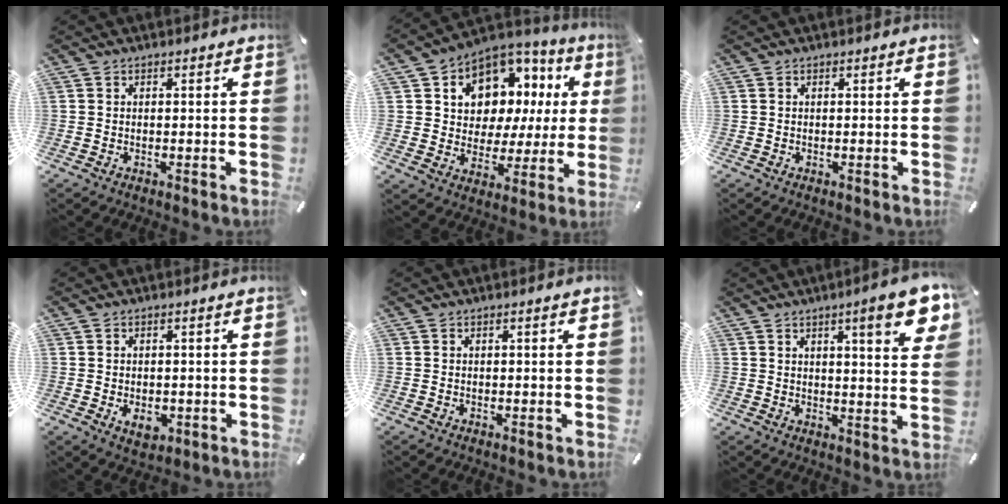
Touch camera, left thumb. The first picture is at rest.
{"total": 10.2, "force": [4.9, 8.5, 2.6], "torque": [-0.057, -0.048, 0.098]}
{"total": 0.0}
{"total": 3.5, "force": [-0.8, 2.5, 2.3], "torque": [-0.044, -0.005, -0.016]}
{"total": 0.5, "force": [0.2, 0.0, 0.5], "torque": [-0.008, 0.001, 0.003]}
{"total": 10.4, "force": [5.9, 2.5, 8.1], "torque": [-0.107, -0.031, 0.094]}